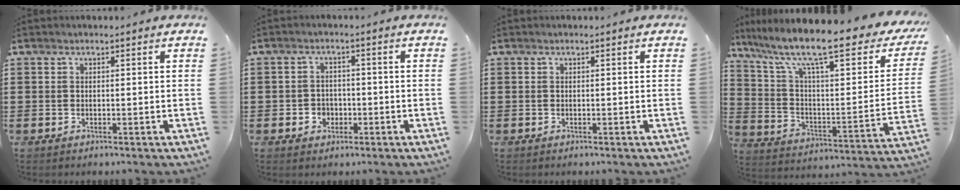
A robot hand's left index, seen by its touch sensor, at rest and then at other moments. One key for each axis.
{"total": 2.5, "fx": -1.1, "fy": 2.1, "fz": 0.8, "tx": -0.022, "ty": 0.005, "tz": -0.026}
{"total": 0.0}
{"total": 13.6, "fx": 9.6, "fy": 2.4, "fz": 9.4, "tx": -0.191, "ty": -0.062, "tz": 0.150}